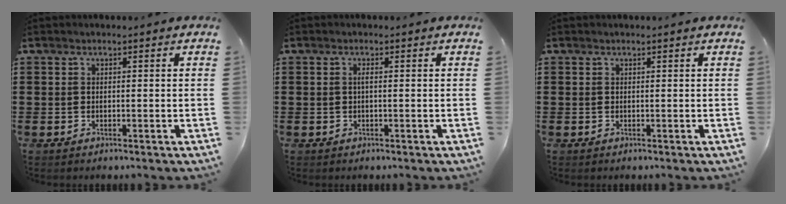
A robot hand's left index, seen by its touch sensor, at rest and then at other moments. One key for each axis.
{"total": 0.8, "fx": -0.1, "fy": 0.1, "fz": 0.8, "tx": -0.018, "ty": -0.002, "tz": -0.001}
{"total": 0.0}